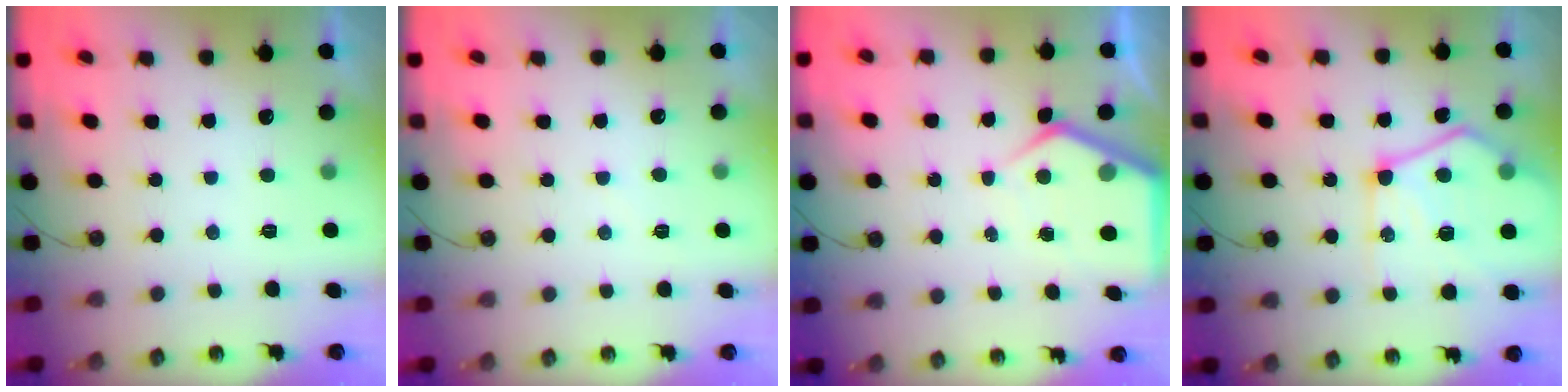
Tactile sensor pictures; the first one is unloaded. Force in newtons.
{"total": 3.6, "press": 3.6, "slide": 0.5}
{"total": 6.5, "press": 6.5, "slide": 0.5}
{"total": 18.3, "press": 18.2, "slide": 1.7}